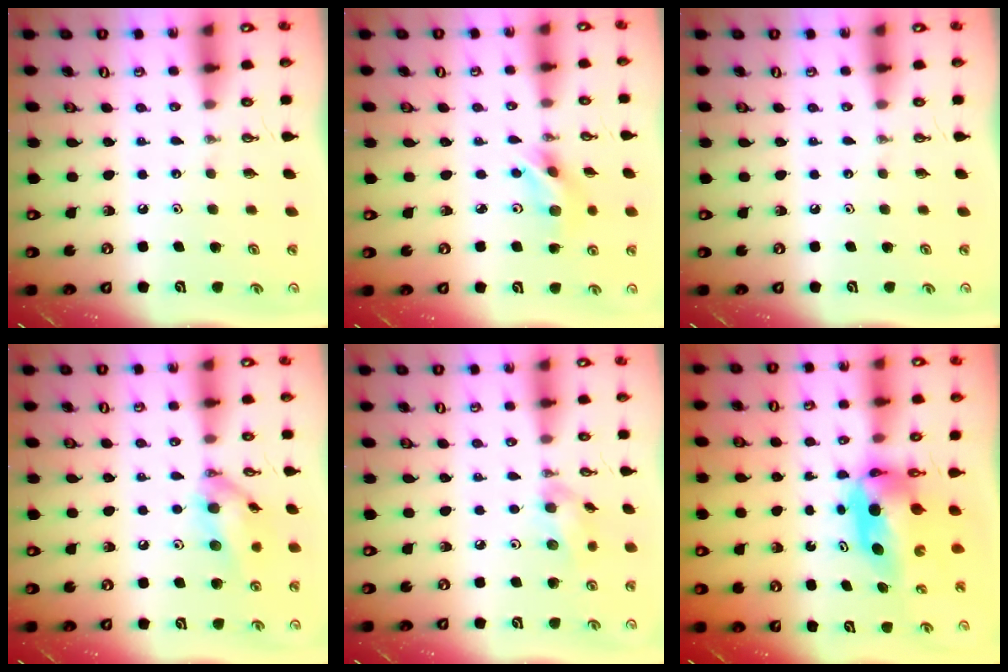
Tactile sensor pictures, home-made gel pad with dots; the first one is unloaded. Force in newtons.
{"total": 9.4, "press": 5.3, "slide": 7.8}
{"total": 0.0}
{"total": 12.3, "press": 12.3, "slide": 0.9}
{"total": 8.9, "press": 8.6, "slide": 2.3}
{"total": 6.4, "press": 6.4, "slide": 0.5}